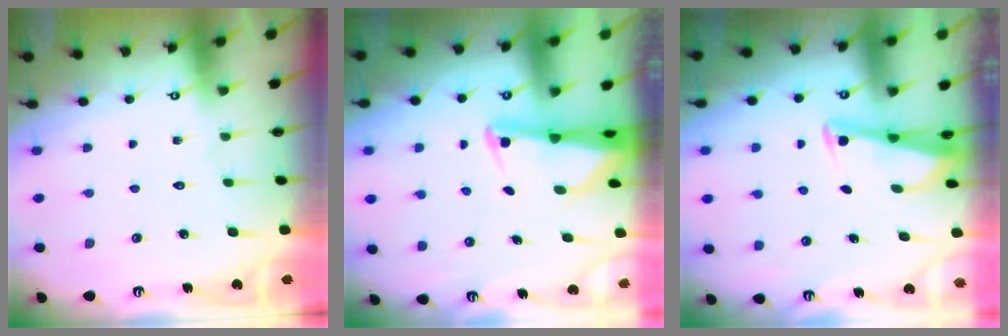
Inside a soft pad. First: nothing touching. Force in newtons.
{"total": 2.8, "press": 2.8, "slide": 0.4}
{"total": 3.0, "press": 2.9, "slide": 0.3}